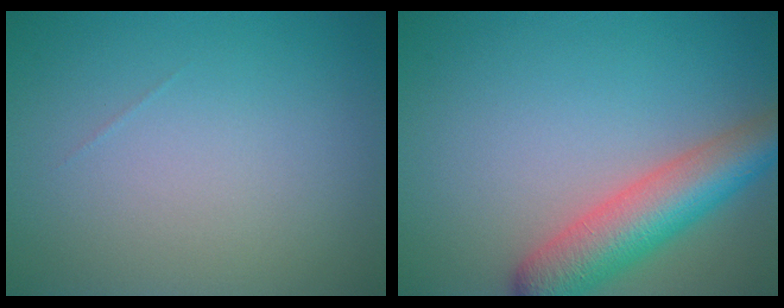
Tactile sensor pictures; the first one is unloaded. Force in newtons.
{"total": 6.5, "press": 6.5, "slide": 0.3}